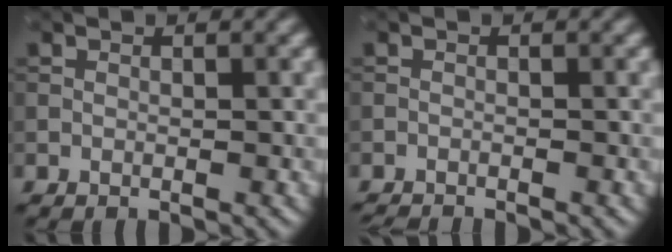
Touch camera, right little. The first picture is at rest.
{"total": 1.5, "force": [-1.5, 0.1, 0.3], "torque": [-0.004, -0.005, -0.030]}